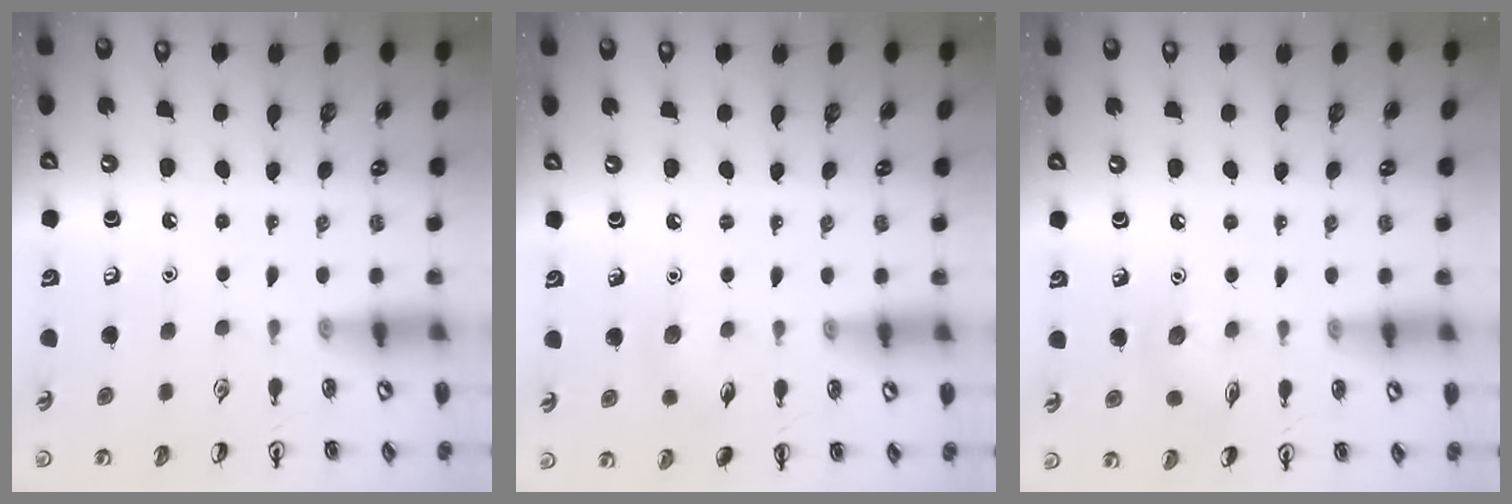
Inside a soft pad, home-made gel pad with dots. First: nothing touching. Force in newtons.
{"total": 4.9, "press": 4.6, "slide": 1.4}
{"total": 5.9, "press": 5.7, "slide": 1.5}